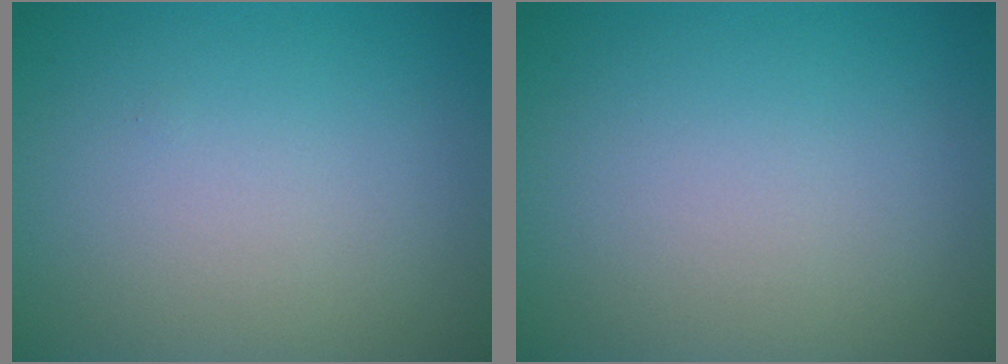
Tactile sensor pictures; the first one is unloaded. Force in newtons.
{"total": 0.0}